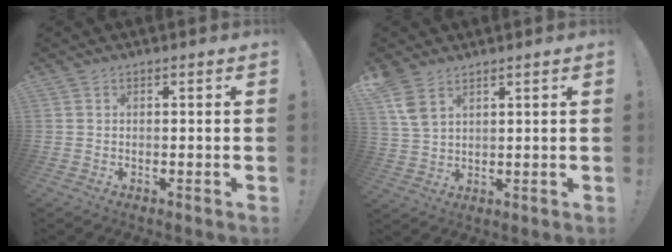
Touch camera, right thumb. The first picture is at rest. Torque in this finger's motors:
{"motor_torque": [0.28, 0.62, 0.05, 0.05, 0.01]}